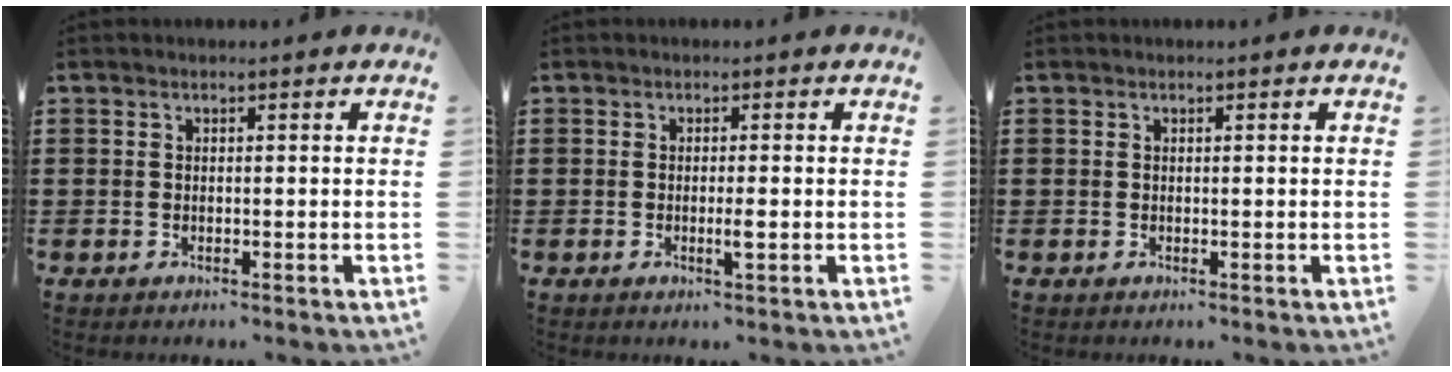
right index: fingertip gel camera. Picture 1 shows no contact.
{"total": 2.0, "force": [-0.5, 0.0, 1.9], "torque": [-0.033, -0.003, -0.010]}
{"total": 0.0}